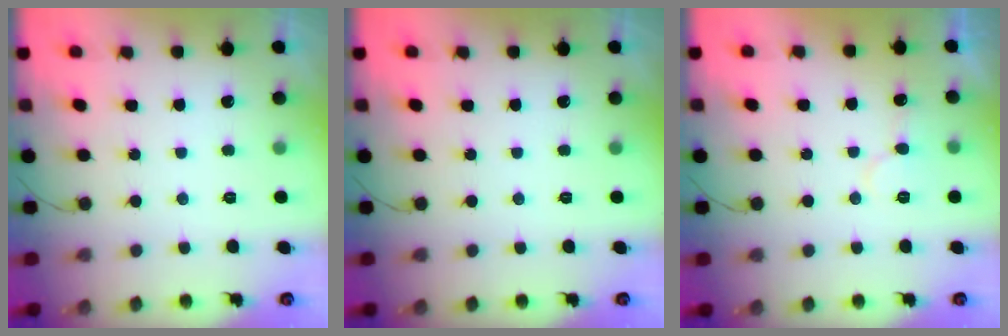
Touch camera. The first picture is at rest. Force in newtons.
{"total": 0.0}
{"total": 7.2, "press": 7.2, "slide": 0.5}